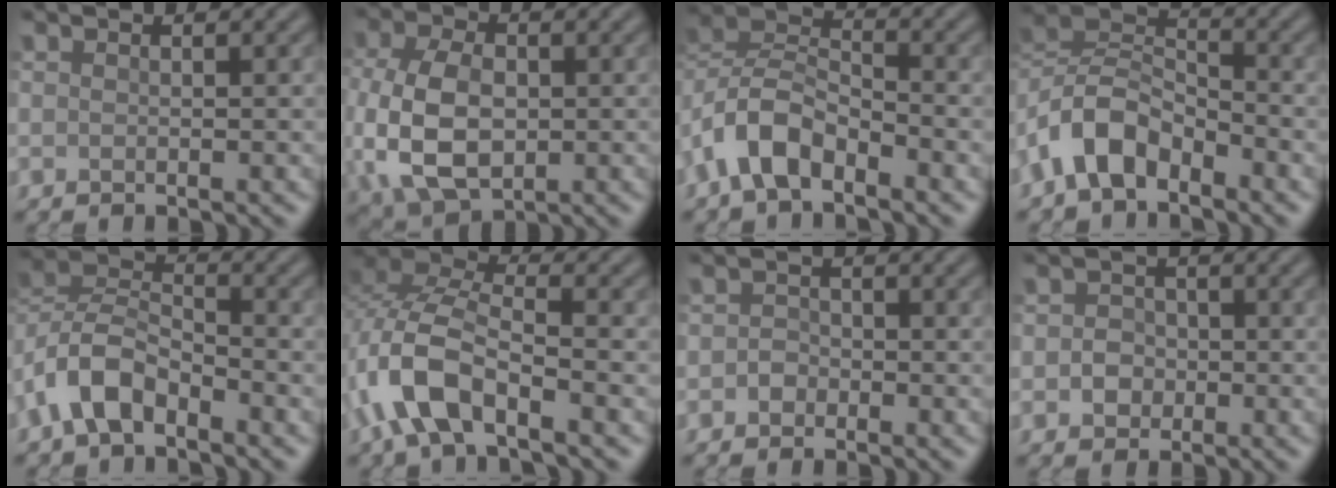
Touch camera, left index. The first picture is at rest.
{"total": 8.6, "force": [-0.6, 5.9, 6.2], "torque": [-0.157, -0.007, -0.009]}
{"total": 5.6, "force": [-3.4, 3.1, 3.3], "torque": [-0.062, 0.008, -0.078]}
{"total": 6.2, "force": [-3.5, 3.6, 3.6], "torque": [-0.070, 0.009, -0.082]}
{"total": 5.4, "force": [-3.3, 3.0, 3.1], "torque": [-0.060, 0.009, -0.076]}
{"total": 8.0, "force": [-3.6, 3.7, 6.1], "torque": [-0.137, 0.010, -0.083]}
{"total": 1.1, "force": [-0.5, 1.0, 0.1], "torque": [0.001, 0.007, -0.011]}
{"total": 1.9, "force": [-0.2, 1.8, 0.5], "torque": [0.013, 0.004, -0.012]}